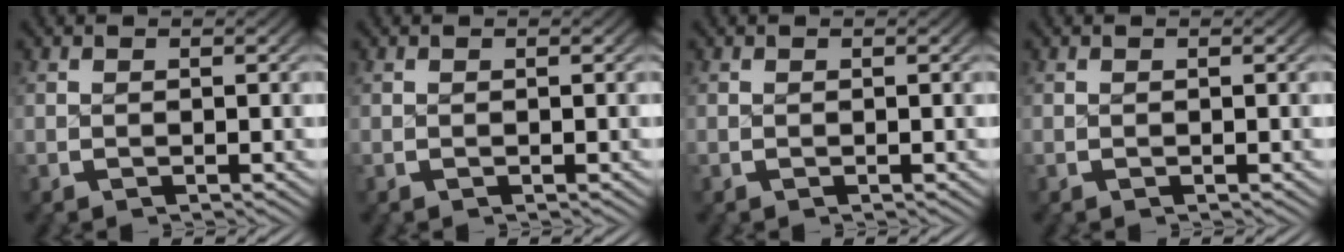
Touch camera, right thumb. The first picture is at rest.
{"total": 0.0}
{"total": 0.0}
{"total": 0.0}